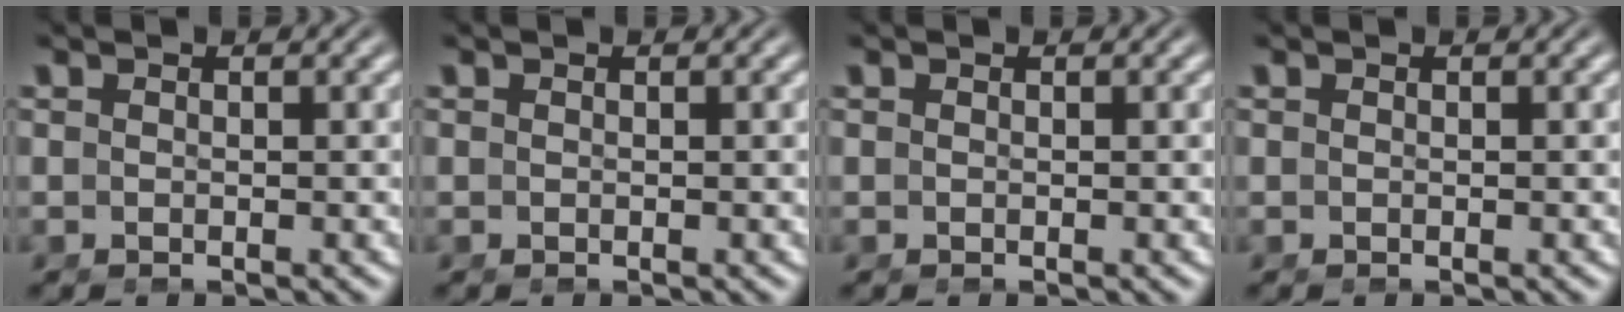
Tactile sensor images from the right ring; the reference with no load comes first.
{"total": 0.0}
{"total": 0.0}
{"total": 0.0}